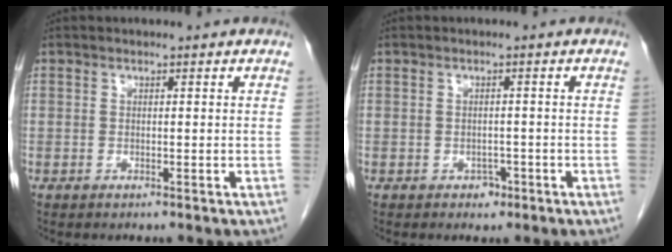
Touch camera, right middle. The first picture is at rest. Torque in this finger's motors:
{"motor_torque": [-0.13, -0.04, -0.01, 0.00]}